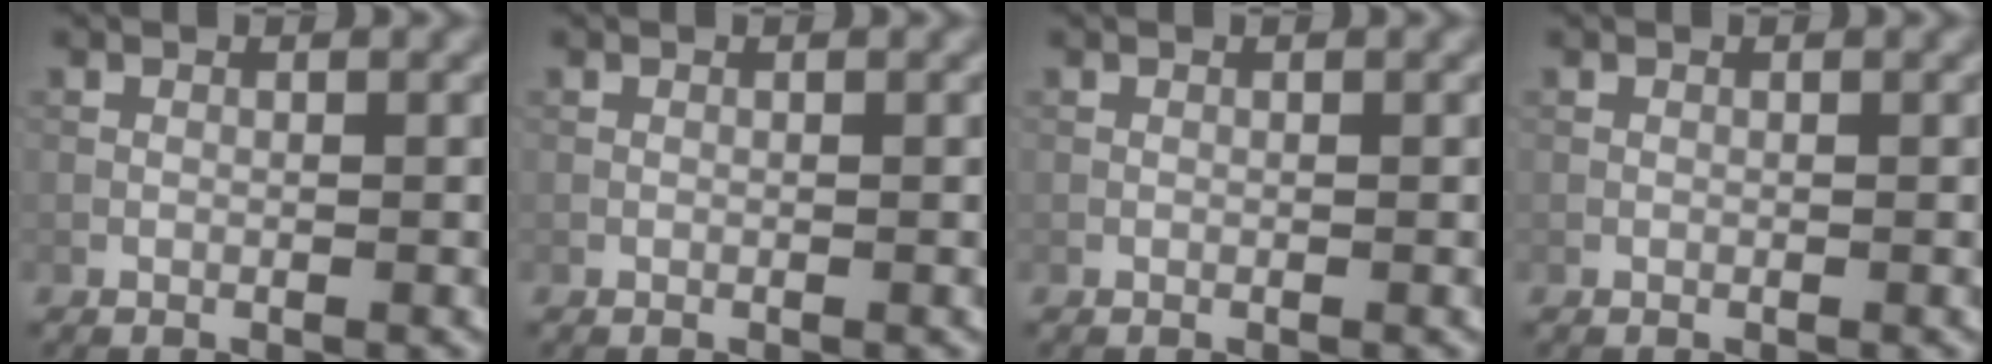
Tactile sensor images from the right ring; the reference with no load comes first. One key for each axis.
{"total": 0.0}
{"total": 0.0}
{"total": 0.0}